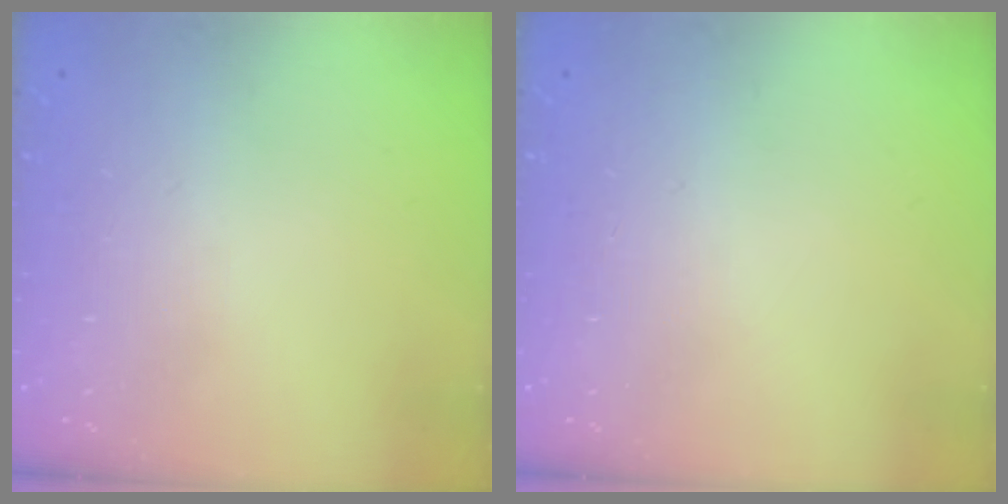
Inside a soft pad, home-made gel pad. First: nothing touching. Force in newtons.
{"total": 0.0}